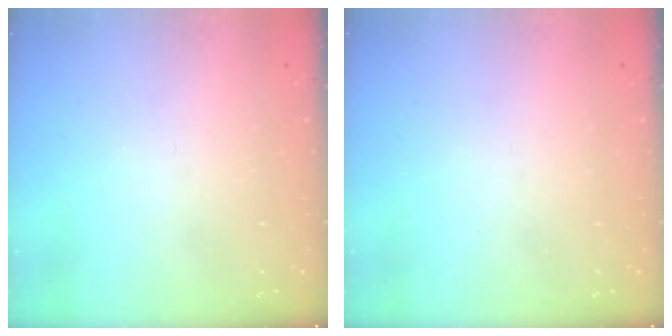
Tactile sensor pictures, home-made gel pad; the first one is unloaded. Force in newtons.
{"total": 0.0}